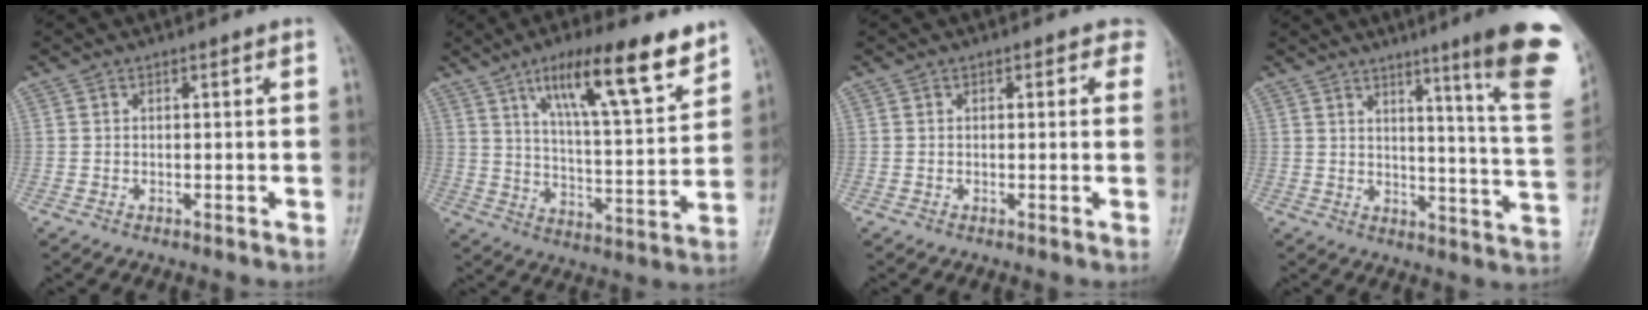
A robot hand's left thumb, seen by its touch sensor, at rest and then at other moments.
{"total": 17.5, "force": [10.8, 4.3, 13.2], "torque": [-0.185, -0.049, 0.179]}
{"total": 2.4, "force": [1.3, 1.8, 1.1], "torque": [0.022, -0.001, 0.001]}
{"total": 18.6, "force": [10.1, 0.9, 15.5], "torque": [-0.177, -0.063, 0.125]}